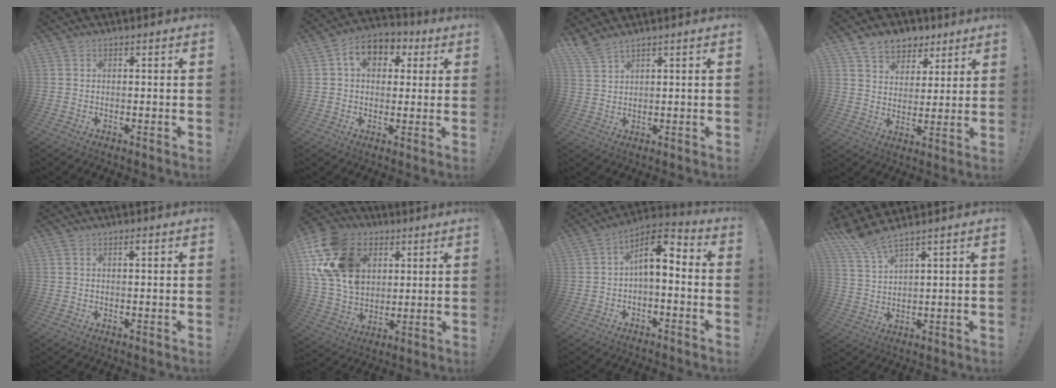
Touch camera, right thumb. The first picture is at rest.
{"total": 9.4, "force": [3.0, 6.9, 5.6], "torque": [-0.084, 0.001, 0.055]}
{"total": 3.8, "force": [3.3, 0.3, 1.8], "torque": [-0.042, -0.020, 0.062]}
{"total": 9.6, "force": [6.5, 6.6, 2.5], "torque": [-0.043, -0.041, 0.129]}
{"total": 0.8, "force": [0.3, 0.0, 0.8], "torque": [-0.013, 0.001, 0.004]}
{"total": 21.4, "force": [7.1, 15.8, 12.5], "torque": [-0.238, -0.022, 0.141]}
{"total": 8.4, "force": [0.7, 3.6, 7.5], "torque": [-0.111, 0.000, 0.013]}
{"total": 6.4, "force": [5.5, 0.5, 3.2], "torque": [-0.068, -0.032, 0.102]}